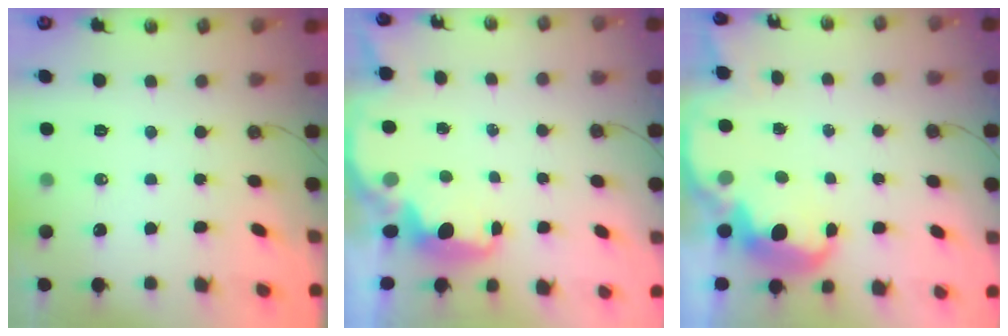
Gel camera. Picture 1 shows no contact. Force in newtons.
{"total": 2.3, "press": 2.2, "slide": 0.7}
{"total": 7.0, "press": 7.0, "slide": 0.7}